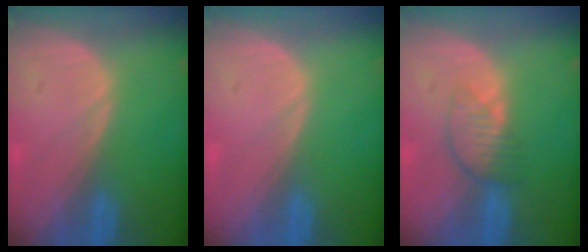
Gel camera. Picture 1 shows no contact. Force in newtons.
{"total": 0.0}
{"total": 4.0, "press": 3.5, "slide": 1.8}